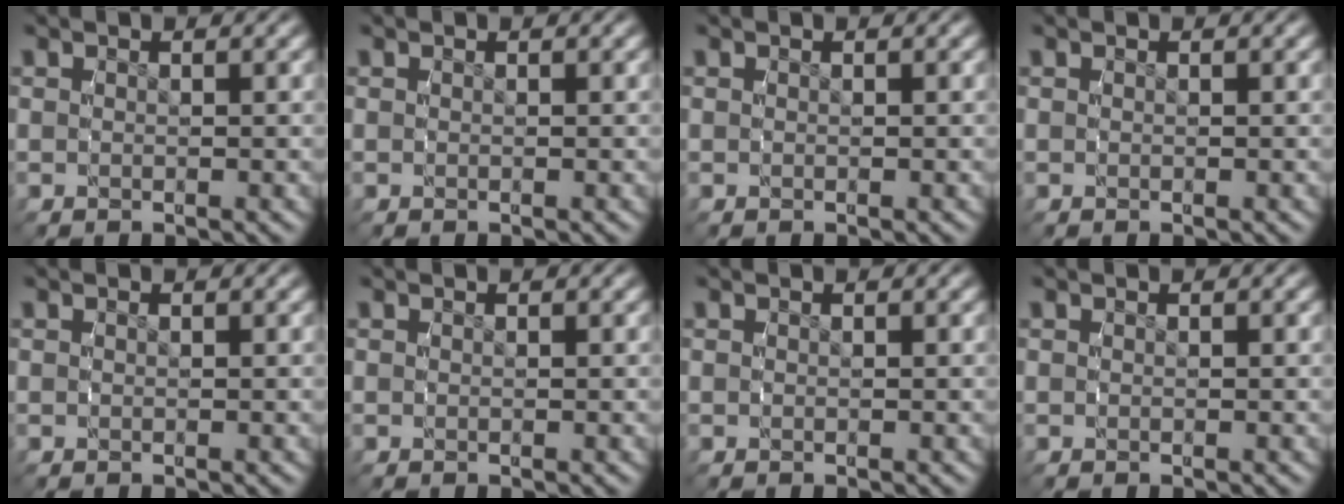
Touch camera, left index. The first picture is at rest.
{"total": 0.0}
{"total": 0.0}
{"total": 0.0}
{"total": 0.0}
{"total": 0.0}
{"total": 0.0}
{"total": 0.0}